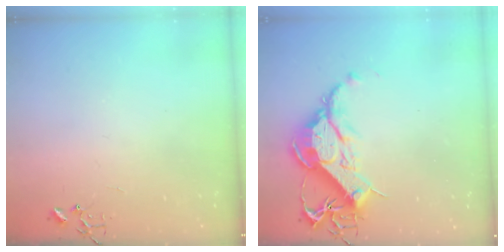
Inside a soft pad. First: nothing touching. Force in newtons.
{"total": 14.3, "press": 14.2, "slide": 1.5}